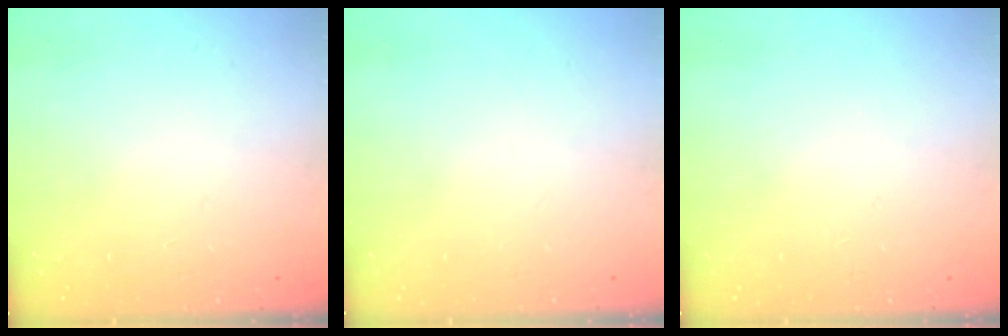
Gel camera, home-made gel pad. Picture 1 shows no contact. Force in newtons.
{"total": 0.0}
{"total": 12.1, "press": 3.1, "slide": 11.7}